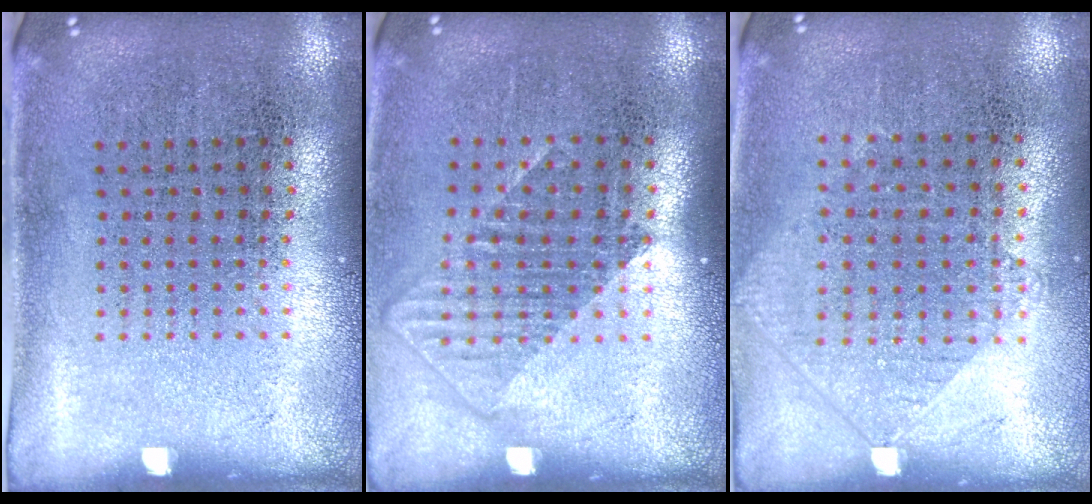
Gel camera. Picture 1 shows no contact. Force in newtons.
{"total": 1.2, "press": 1.0, "slide": 0.8}
{"total": 0.9, "press": 0.8, "slide": 0.3}